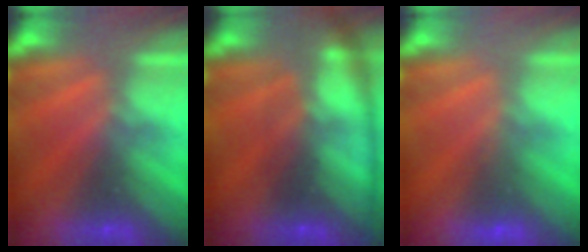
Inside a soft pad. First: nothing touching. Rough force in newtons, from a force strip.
{"total": 5.5}
{"total": 2.9}